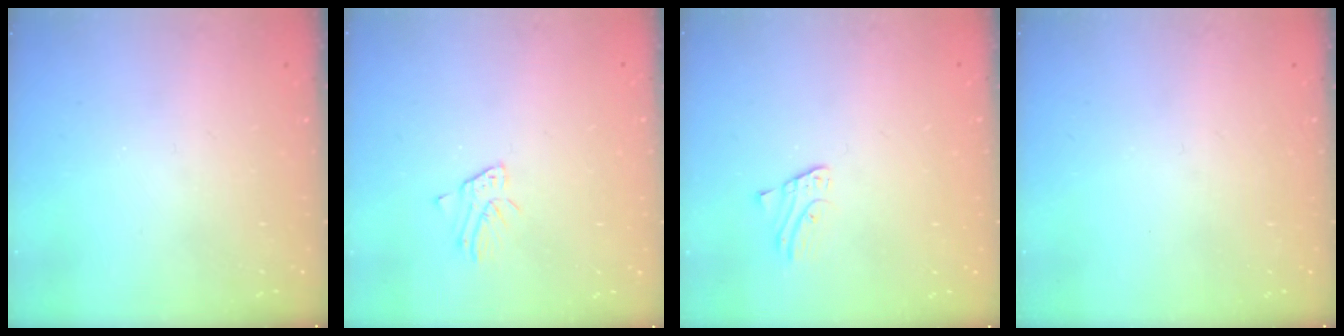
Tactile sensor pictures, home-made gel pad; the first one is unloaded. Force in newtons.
{"total": 2.0, "press": 2.0, "slide": 0.2}
{"total": 1.3, "press": 1.2, "slide": 0.1}
{"total": 0.0}